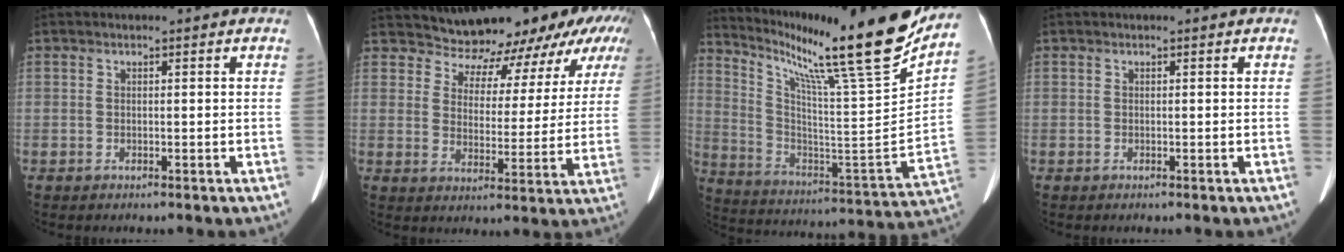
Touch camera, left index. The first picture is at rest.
{"total": 17.0, "force": [15.0, 6.3, 5.0], "torque": [-0.046, -0.018, 0.163]}
{"total": 26.8, "force": [20.8, -1.0, 16.8], "torque": [-0.284, -0.080, 0.313]}
{"total": 0.0}